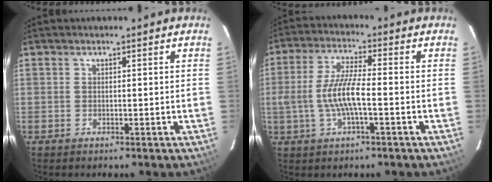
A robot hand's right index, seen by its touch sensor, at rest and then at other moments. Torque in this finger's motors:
{"motor_torque": [0.85, -0.51, 0.79, 0.20]}